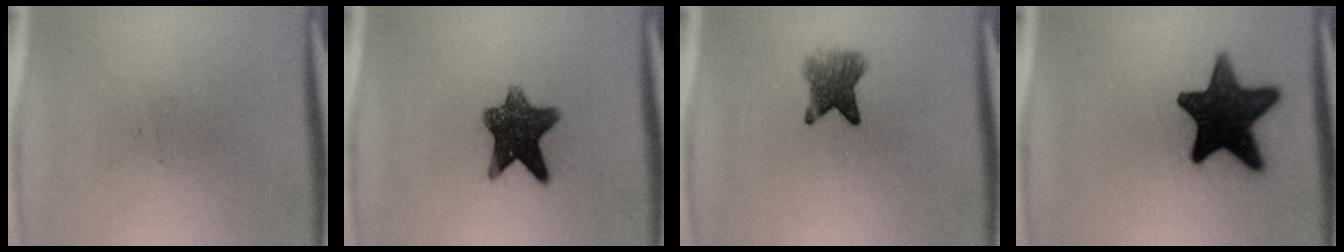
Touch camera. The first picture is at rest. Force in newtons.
{"total": 9.7}
{"total": 4.8}
{"total": 15.6}